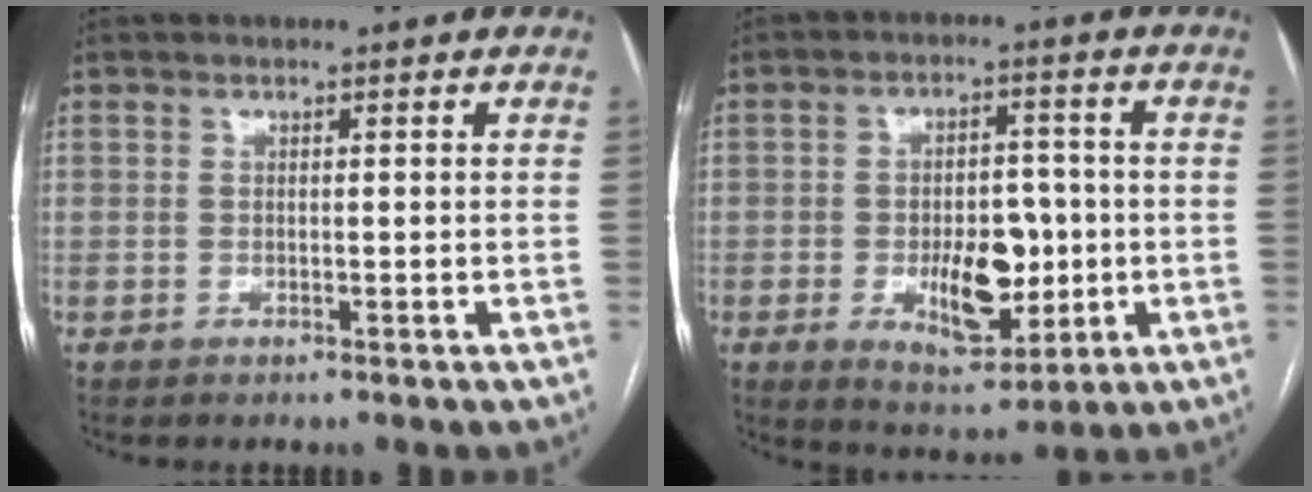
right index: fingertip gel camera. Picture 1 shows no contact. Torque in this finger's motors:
{"motor_torque": [0.31, 0.14, 0.25, 0.09]}